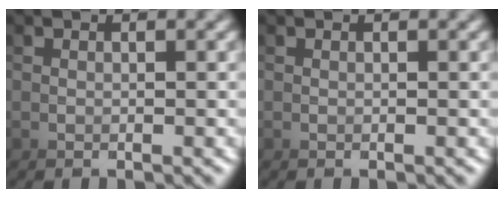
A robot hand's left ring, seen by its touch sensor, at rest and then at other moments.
{"total": 0.0}